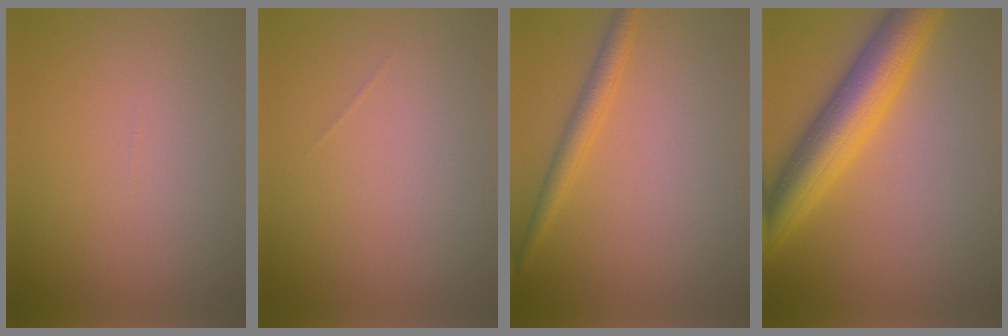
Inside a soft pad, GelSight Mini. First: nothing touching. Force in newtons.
{"total": 0.0}
{"total": 2.2, "press": 2.2, "slide": 0.1}
{"total": 7.7, "press": 7.7, "slide": 0.1}